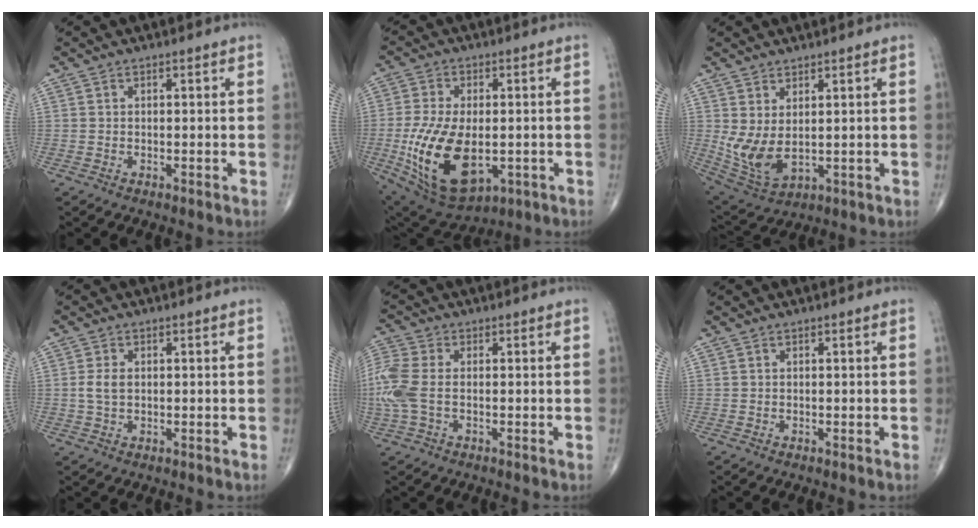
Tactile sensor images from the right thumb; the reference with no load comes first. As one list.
[{"total": 18.3, "force": [-3.4, 10.0, 14.9], "torque": [-0.288, -0.012, -0.033]}, {"total": 8.5, "force": [1.1, 4.3, 7.2], "torque": [-0.145, -0.017, 0.043]}, {"total": 2.8, "force": [0.2, 1.7, 2.2], "torque": [-0.048, 0.004, 0.005]}, {"total": 8.5, "force": [-0.8, 4.8, 7.0], "torque": [-0.201, 0.015, -0.018]}, {"total": 0.0}]